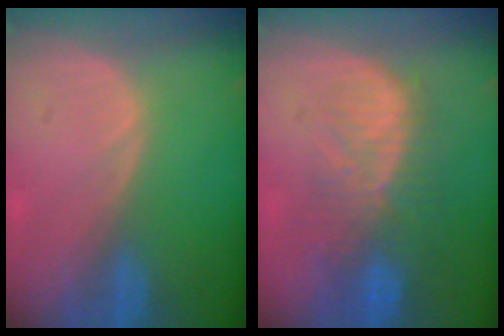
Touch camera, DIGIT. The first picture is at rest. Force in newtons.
{"total": 10.3, "press": 8.8, "slide": 5.4}